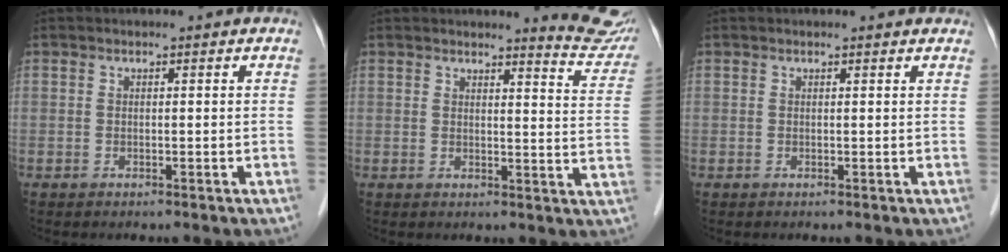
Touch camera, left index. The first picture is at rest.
{"total": 8.0, "force": [7.9, 0.3, 1.4], "torque": [-0.001, -0.058, 0.065]}
{"total": 1.2, "force": [1.2, 0.0, 0.2], "torque": [-0.012, 0.000, 0.008]}